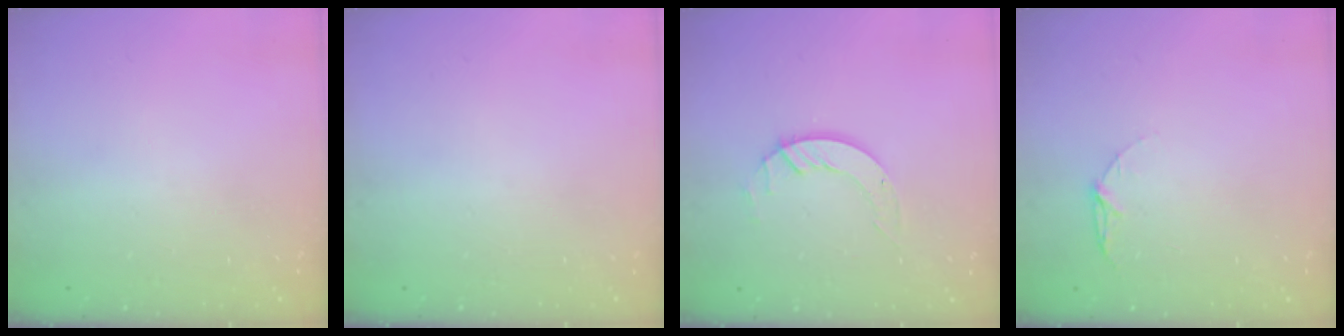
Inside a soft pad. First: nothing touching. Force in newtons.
{"total": 0.0}
{"total": 4.1, "press": 4.1, "slide": 0.1}
{"total": 4.4, "press": 4.4, "slide": 0.5}